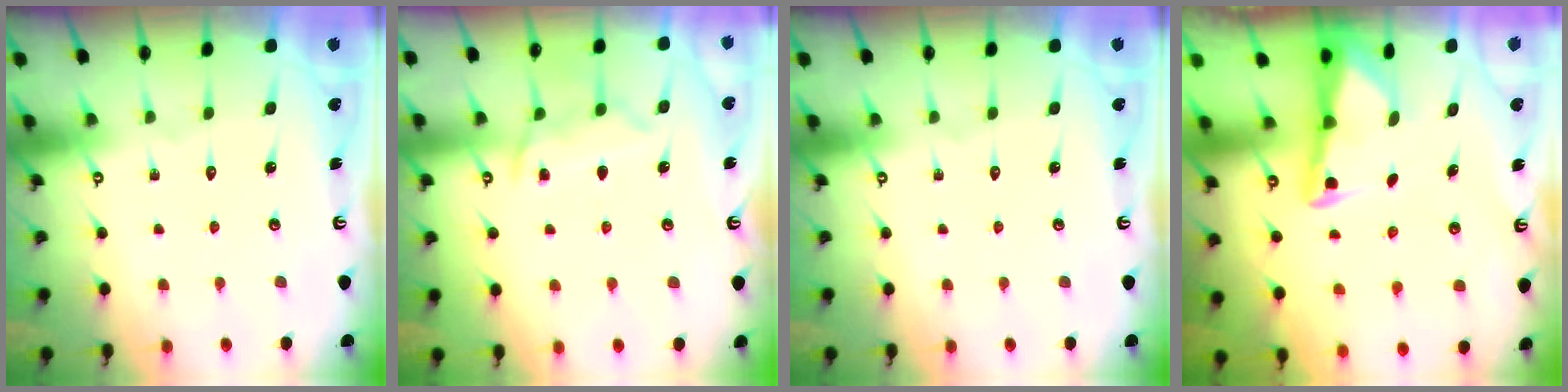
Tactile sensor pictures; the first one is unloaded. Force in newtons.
{"total": 9.8, "press": 9.7, "slide": 1.2}
{"total": 0.0}
{"total": 3.0, "press": 3.0, "slide": 0.4}